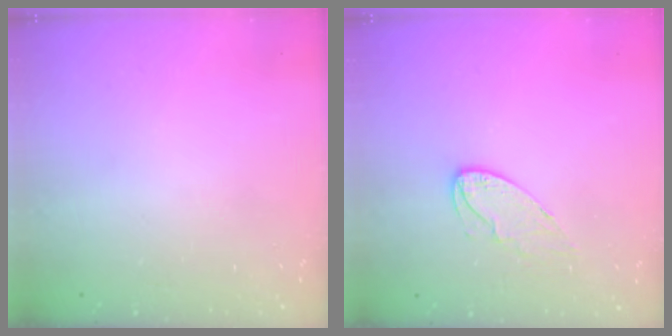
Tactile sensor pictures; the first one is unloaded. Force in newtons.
{"total": 7.2, "press": 7.2, "slide": 0.1}